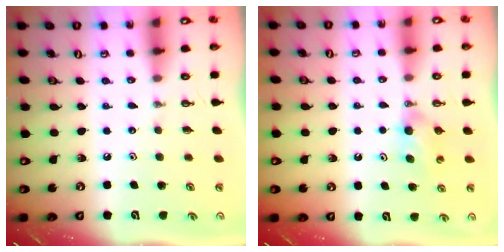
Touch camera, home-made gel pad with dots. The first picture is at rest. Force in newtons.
{"total": 5.0, "press": 4.6, "slide": 1.9}